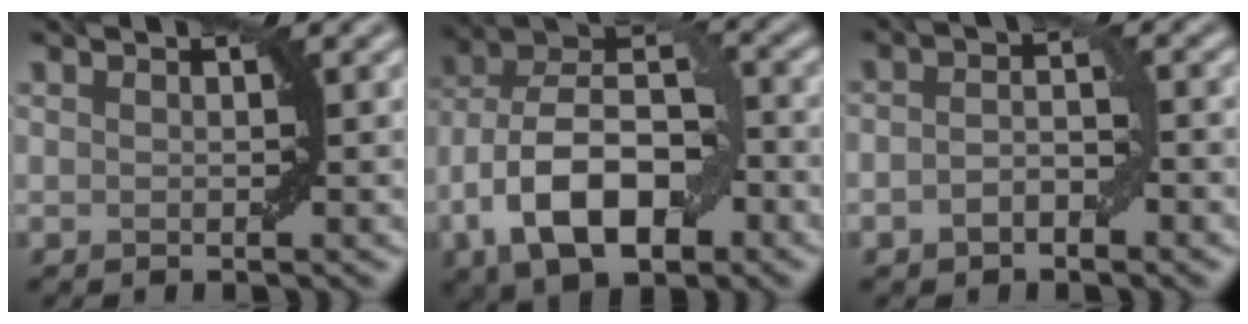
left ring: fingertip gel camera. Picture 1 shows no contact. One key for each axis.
{"total": 11.7, "fx": -3.7, "fy": 6.6, "fz": 8.9, "tx": -0.165, "ty": 0.013, "tz": -0.078}
{"total": 2.7, "fx": -1.0, "fy": 1.4, "fz": 2.0, "tx": -0.035, "ty": 0.005, "tz": -0.020}